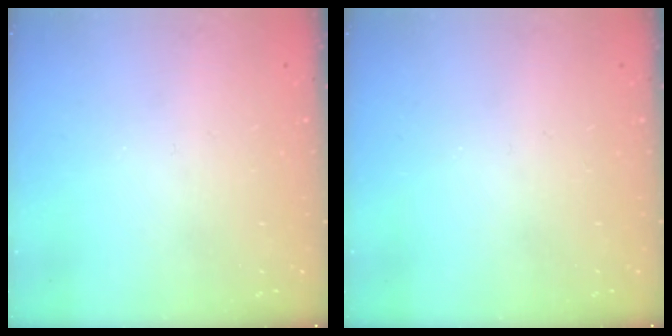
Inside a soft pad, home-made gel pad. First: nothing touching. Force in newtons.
{"total": 0.0}